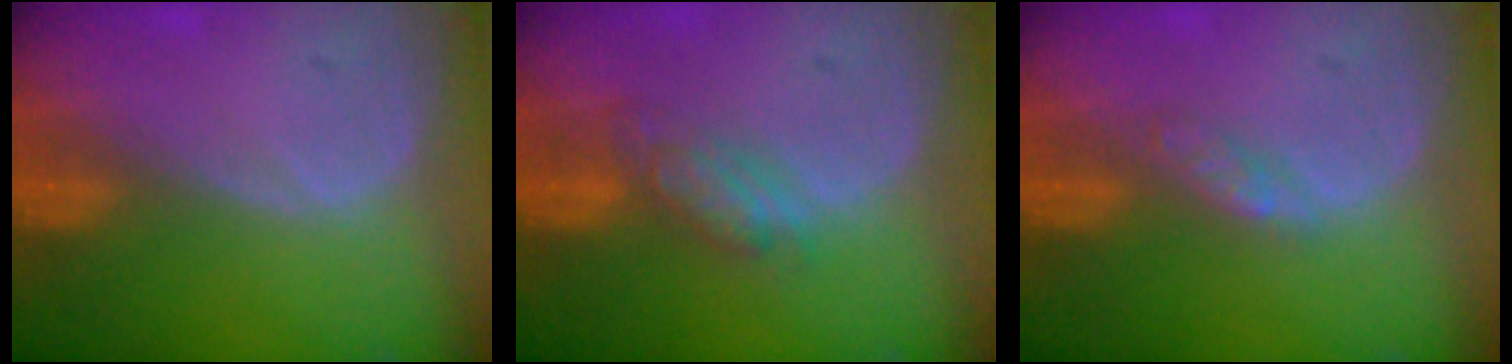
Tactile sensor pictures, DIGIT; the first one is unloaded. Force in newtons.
{"total": 5.4, "press": 4.6, "slide": 2.8}
{"total": 2.4, "press": 2.4, "slide": 0.2}